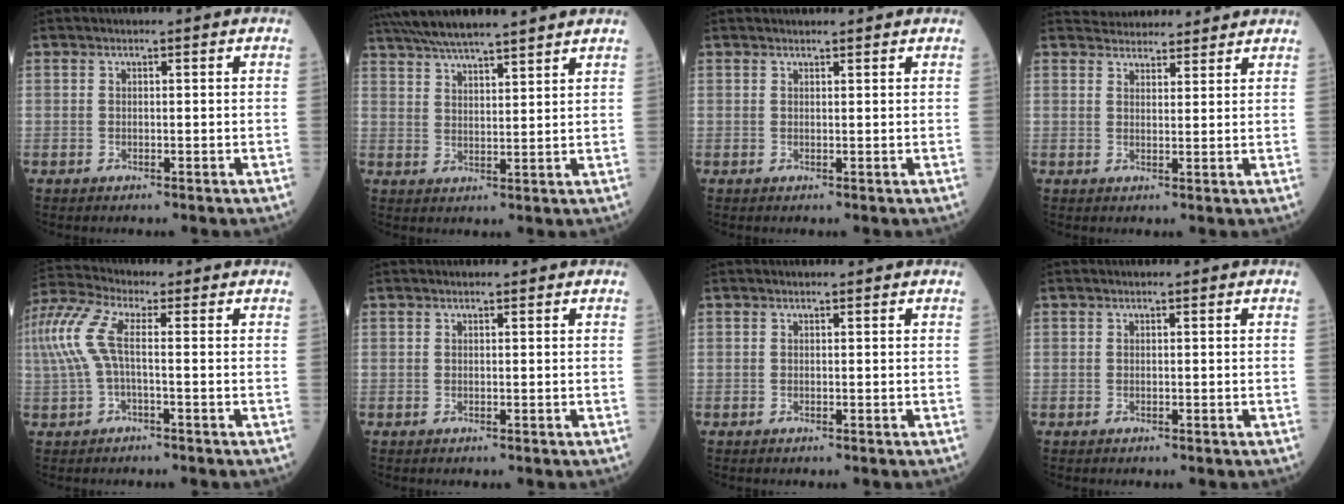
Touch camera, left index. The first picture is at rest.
{"total": 13.5, "force": [12.0, 0.6, 6.2], "torque": [-0.116, 0.030, 0.189]}
{"total": 1.8, "force": [1.8, 0.3, 0.2], "torque": [-0.010, 0.010, 0.023]}
{"total": 8.3, "force": [8.0, 2.1, 1.3], "torque": [-0.010, 0.025, 0.101]}
{"total": 8.5, "force": [0.5, 2.2, 8.2], "torque": [-0.208, 0.038, 0.005]}
{"total": 0.0}
{"total": 0.0}
{"total": 0.0}